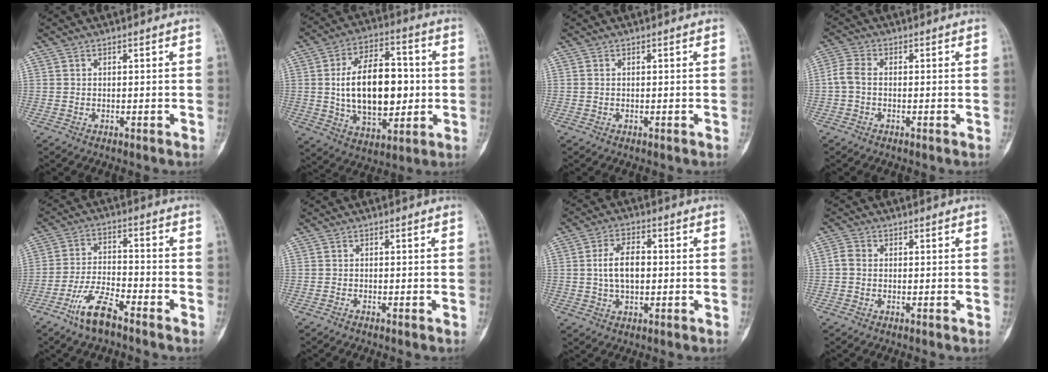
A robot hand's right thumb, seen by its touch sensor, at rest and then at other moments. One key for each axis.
{"total": 19.4, "fx": 0.3, "fy": 11.3, "fz": 15.8, "tx": -0.231, "ty": 0.012, "tz": 0.013}
{"total": 0.0}
{"total": 3.3, "fx": -0.5, "fy": 2.0, "fz": 2.6, "tx": -0.063, "ty": 0.008, "tz": -0.020}
{"total": 8.7, "fx": -5.9, "fy": 2.2, "fz": 5.9, "tx": -0.123, "ty": 0.029, "tz": -0.116}
{"total": 0.6, "fx": -0.4, "fy": 0.0, "fz": 0.4, "tx": -0.008, "ty": -0.001, "tz": -0.010}
{"total": 7.4, "fx": 0.2, "fy": 4.2, "fz": 6.0, "tx": -0.106, "ty": 0.013, "tz": 0.002}
{"total": 2.1, "fx": -0.3, "fy": 1.6, "fz": 1.3, "tx": -0.024, "ty": 0.002, "tz": -0.014}